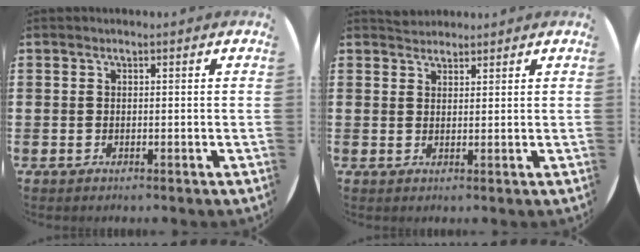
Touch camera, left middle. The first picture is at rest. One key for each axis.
{"total": 1.9, "fx": 1.8, "fy": 0.6, "fz": -0.1, "tx": 0.008, "ty": 0.002, "tz": 0.034}